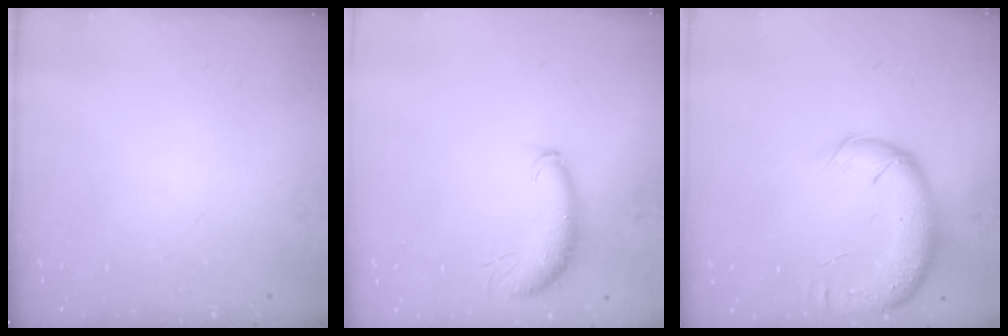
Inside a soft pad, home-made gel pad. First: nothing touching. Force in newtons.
{"total": 8.7, "press": 8.6, "slide": 1.2}
{"total": 14.1, "press": 13.5, "slide": 3.8}